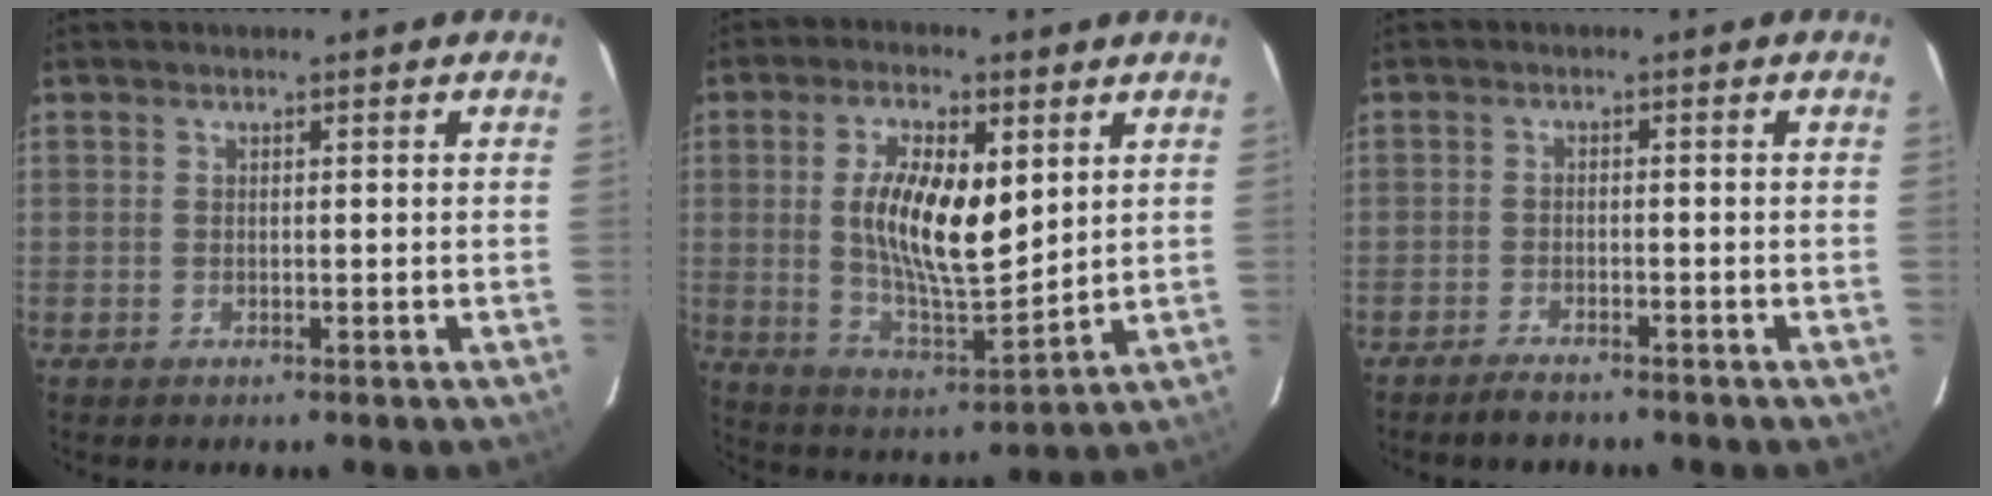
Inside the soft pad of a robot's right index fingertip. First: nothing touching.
{"total": 14.4, "force": [3.4, 5.3, 12.9], "torque": [-0.240, -0.004, 0.067]}
{"total": 3.2, "force": [-2.9, 0.5, 1.2], "torque": [-0.037, -0.004, -0.053]}